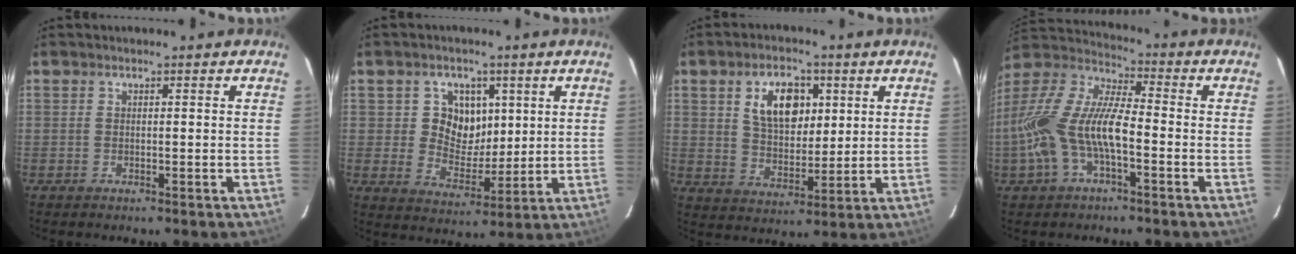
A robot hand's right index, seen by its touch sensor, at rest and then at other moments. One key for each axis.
{"total": 8.1, "fx": 2.2, "fy": 7.1, "fz": 3.2, "tx": -0.059, "ty": 0.003, "tz": 0.045}
{"total": 10.4, "fx": 3.7, "fy": 6.3, "fz": 7.5, "tx": -0.132, "ty": 0.016, "tz": 0.072}
{"total": 16.8, "fx": -4.7, "fy": 6.5, "fz": 14.7, "tx": -0.304, "ty": 0.001, "tz": -0.095}